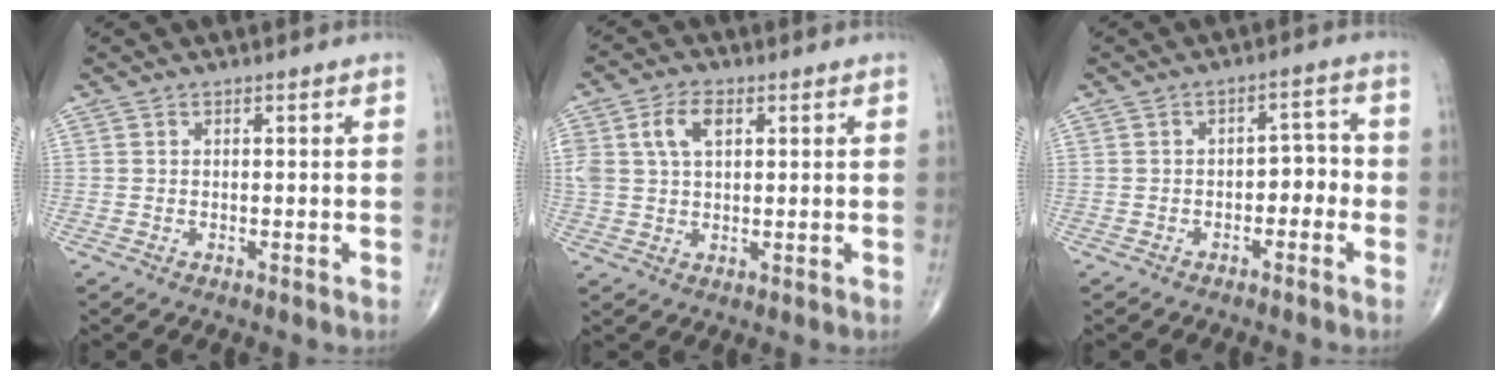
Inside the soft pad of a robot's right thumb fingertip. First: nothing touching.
{"total": 6.5, "force": [2.2, 3.8, 4.8], "torque": [-0.097, 0.005, 0.044]}
{"total": 4.0, "force": [-1.4, 2.6, 2.8], "torque": [-0.014, 0.025, -0.027]}